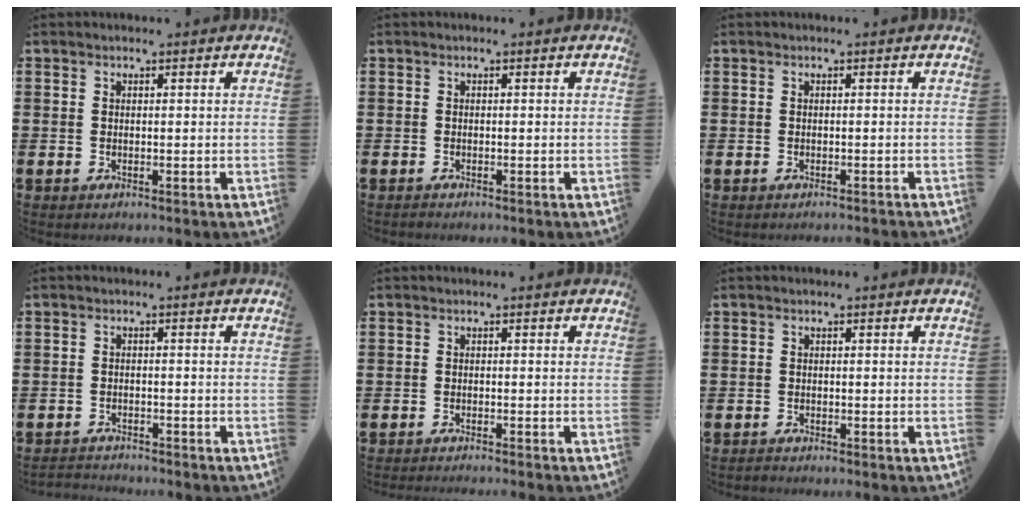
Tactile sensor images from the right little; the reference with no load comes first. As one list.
[{"total": 0.0}, {"total": 0.0}, {"total": 1.2, "force": [-1.2, 0.1, 0.0], "torque": [-0.003, 0.002, -0.025]}, {"total": 0.8, "force": [-0.8, -0.2, 0.0], "torque": [0.001, -0.002, -0.016]}, {"total": 0.0}]